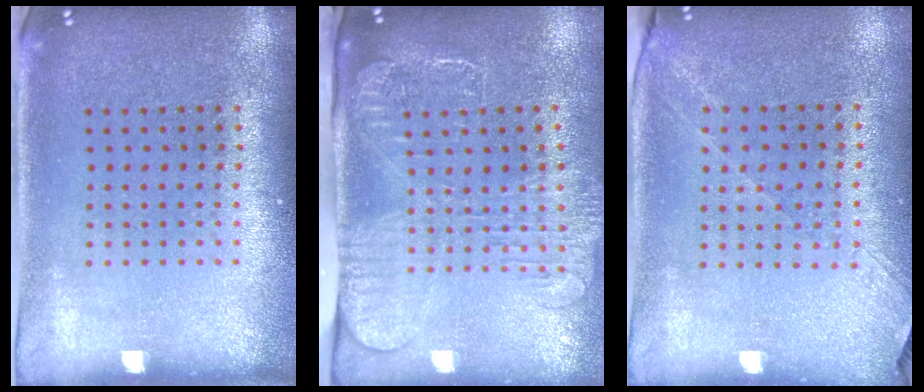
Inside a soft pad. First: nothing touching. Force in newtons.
{"total": 2.7, "press": 2.1, "slide": 1.7}
{"total": 1.2, "press": 1.1, "slide": 0.6}